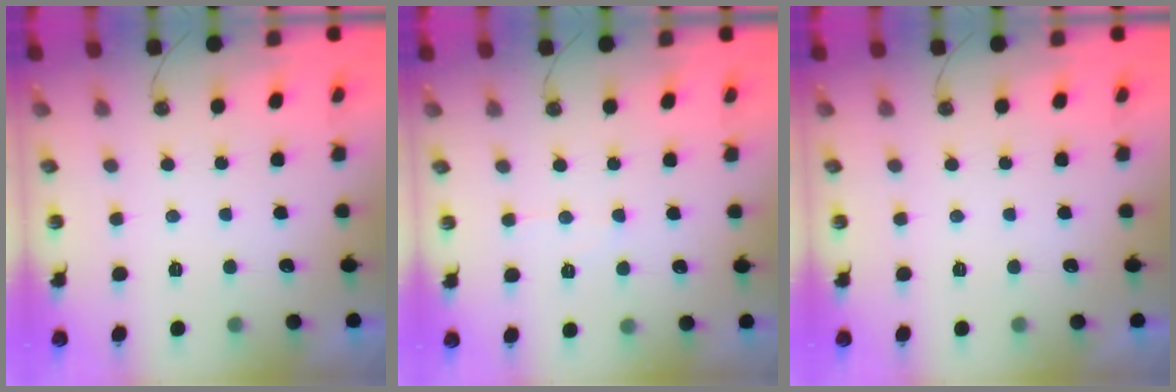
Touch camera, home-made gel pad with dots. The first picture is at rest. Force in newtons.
{"total": 5.6, "press": 5.6, "slide": 0.7}
{"total": 0.0}